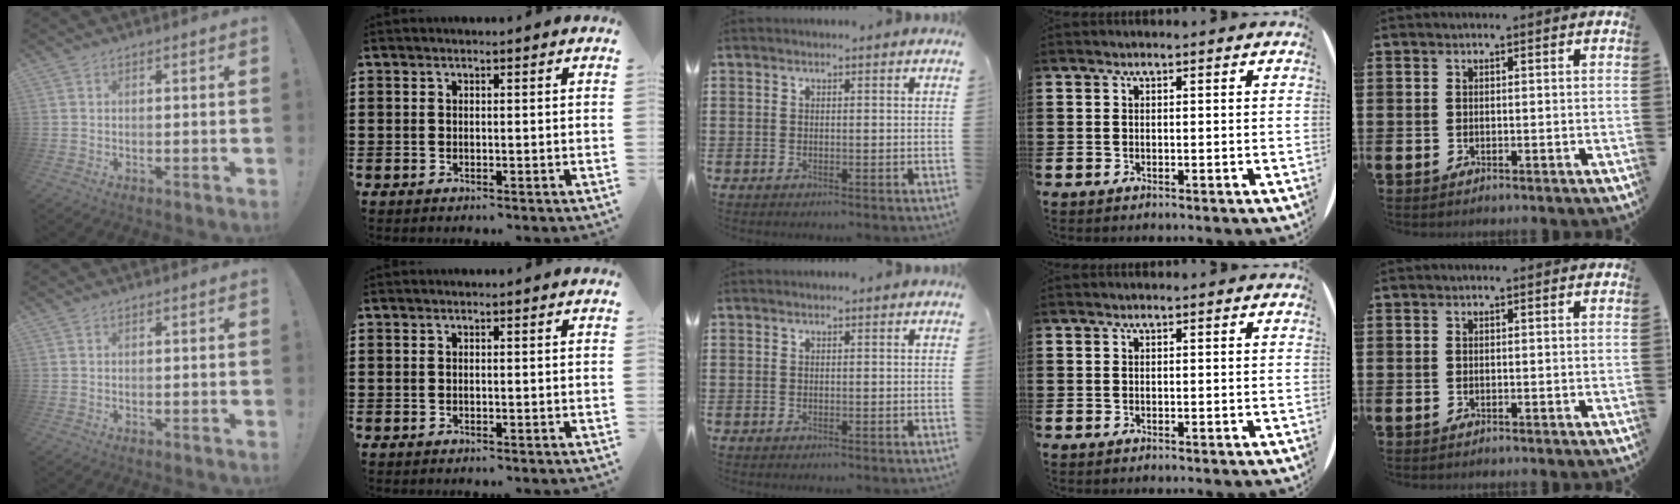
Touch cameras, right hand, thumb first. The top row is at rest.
{}